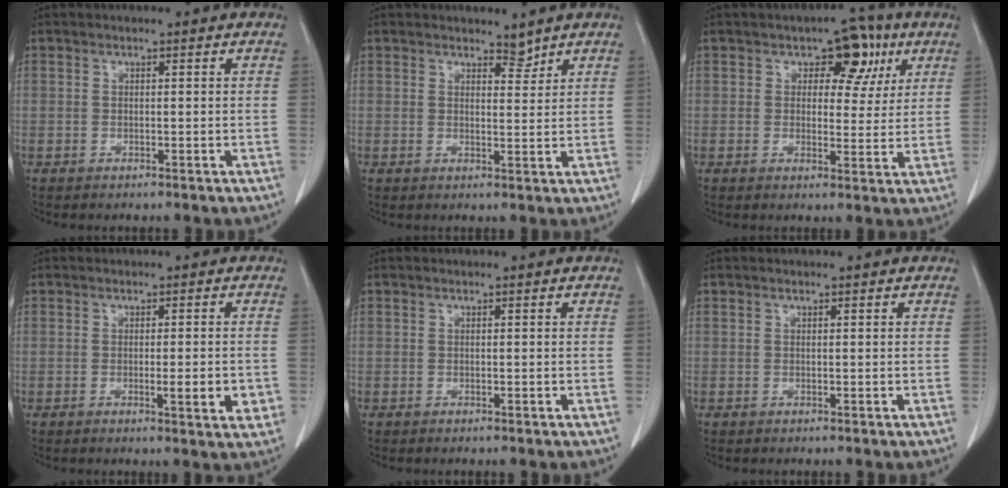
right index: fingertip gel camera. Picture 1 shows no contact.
{"total": 2.1, "force": [1.9, 0.7, 0.4], "torque": [-0.003, -0.005, 0.030]}
{"total": 7.1, "force": [3.2, 4.3, 4.7], "torque": [-0.043, 0.015, 0.039]}
{"total": 4.5, "force": [-1.0, 0.7, 4.4], "torque": [-0.057, -0.007, -0.013]}
{"total": 0.0}
{"total": 0.0}